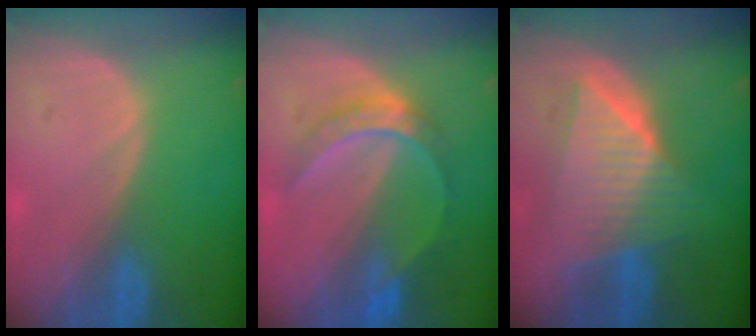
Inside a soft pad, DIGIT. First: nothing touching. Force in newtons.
{"total": 6.1, "press": 5.7, "slide": 2.2}
{"total": 8.8, "press": 8.8, "slide": 0.5}